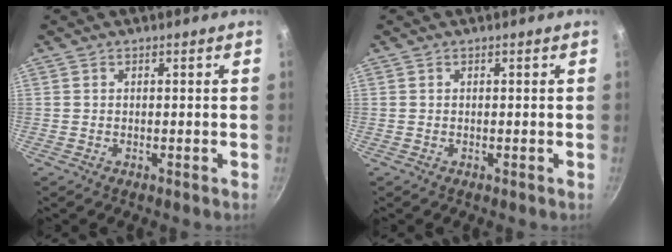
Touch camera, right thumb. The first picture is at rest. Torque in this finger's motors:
{"motor_torque": [-0.03, 0.02, -0.01, 0.00, 0.01]}